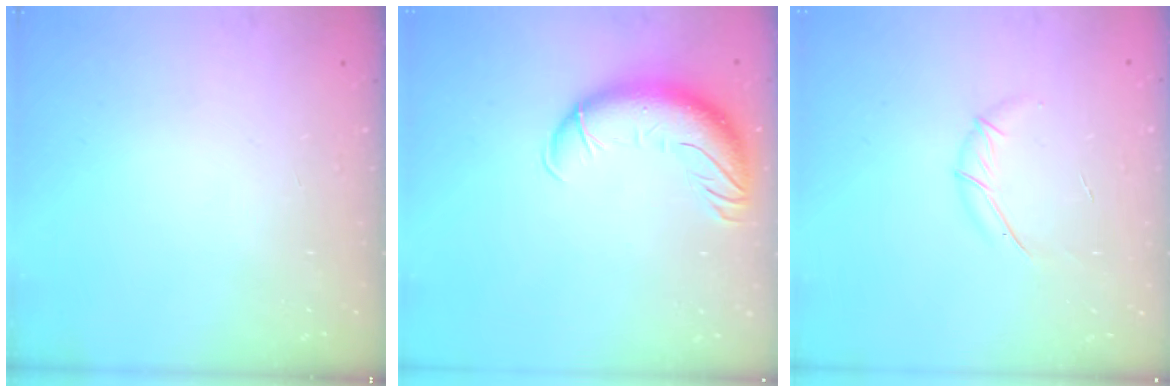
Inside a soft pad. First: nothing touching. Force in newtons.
{"total": 14.0, "press": 13.5, "slide": 3.7}
{"total": 5.5, "press": 5.4, "slide": 0.8}